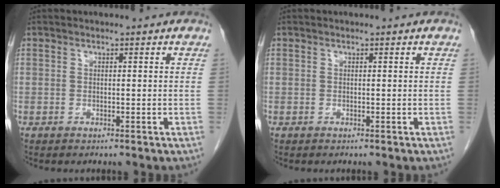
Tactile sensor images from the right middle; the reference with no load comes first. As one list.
[{"total": 0.0}]